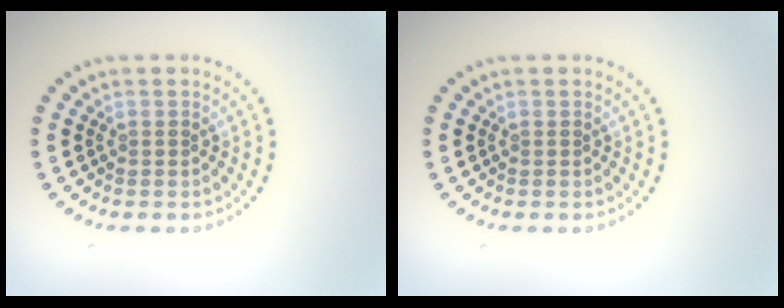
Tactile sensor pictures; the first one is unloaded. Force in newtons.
{"total": 0.0}